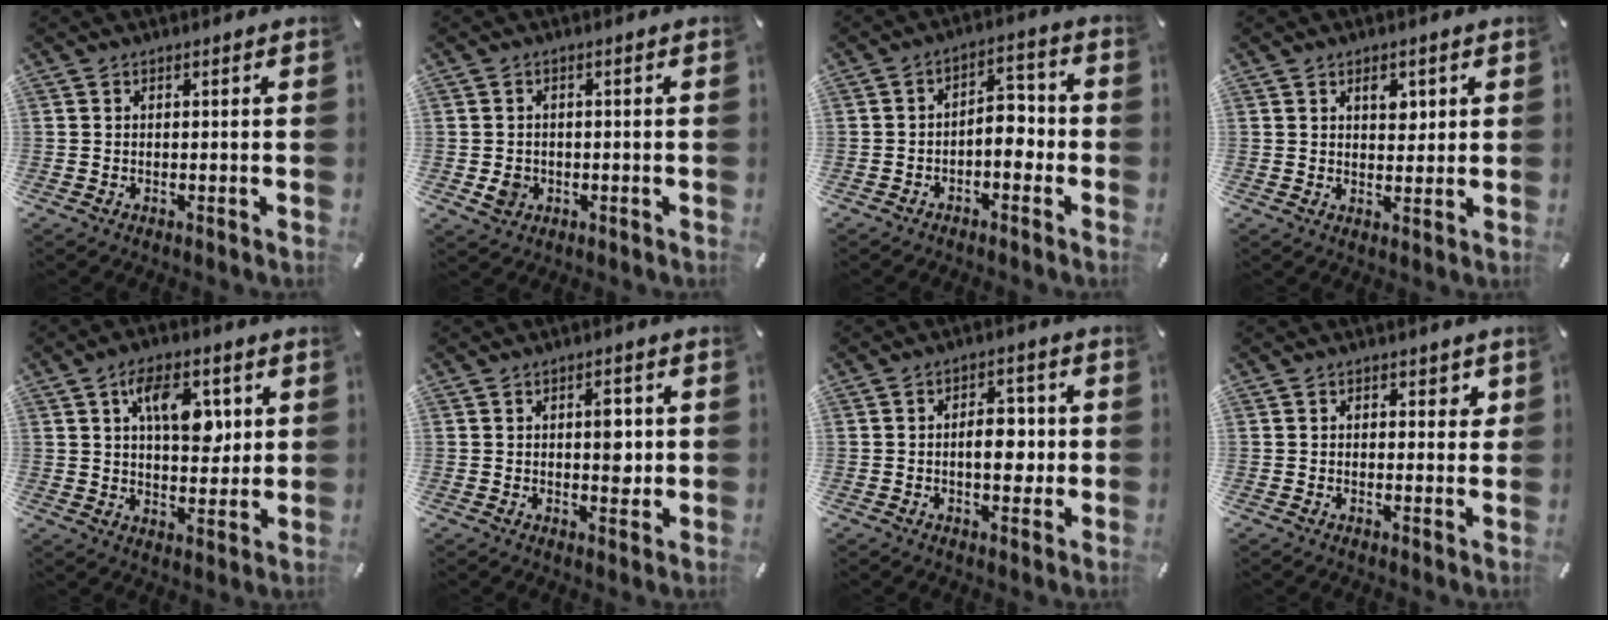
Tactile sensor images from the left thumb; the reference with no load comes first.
{"total": 3.5, "force": [-0.8, 3.1, 1.4], "torque": [-0.021, -0.001, -0.016]}
{"total": 6.0, "force": [-2.4, 3.5, 4.3], "torque": [-0.066, 0.018, -0.046]}
{"total": 5.3, "force": [2.2, 3.3, 3.6], "torque": [-0.030, -0.011, 0.028]}
{"total": 11.9, "force": [3.9, 6.8, 9.0], "torque": [-0.124, -0.003, 0.066]}
{"total": 6.0, "force": [0.5, 3.4, 4.9], "torque": [-0.055, -0.007, 0.001]}
{"total": 7.5, "force": [-0.6, 4.6, 6.0], "torque": [-0.075, 0.001, -0.015]}
{"total": 2.2, "force": [0.7, 1.5, 1.4], "torque": [-0.005, -0.002, 0.005]}